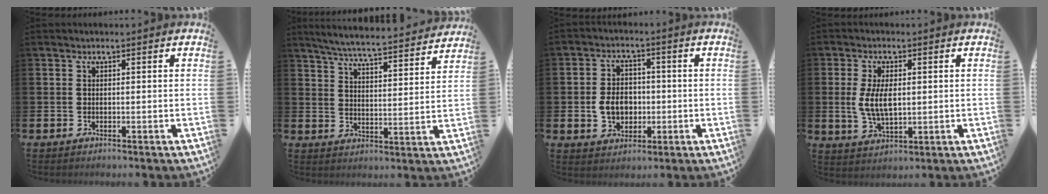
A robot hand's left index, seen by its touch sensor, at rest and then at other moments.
{"total": 6.0, "force": [5.8, 0.1, 1.7], "torque": [-0.052, -0.047, 0.098]}
{"total": 5.3, "force": [-0.7, 4.3, 3.1], "torque": [-0.047, 0.004, -0.019]}
{"total": 5.8, "force": [0.7, 2.8, 5.0], "torque": [-0.094, 0.001, 0.008]}